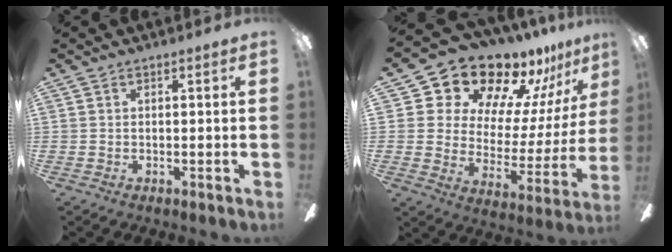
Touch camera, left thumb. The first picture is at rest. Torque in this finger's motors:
{"motor_torque": [0.47, 0.63, 1.39, -1.38, 0.10]}